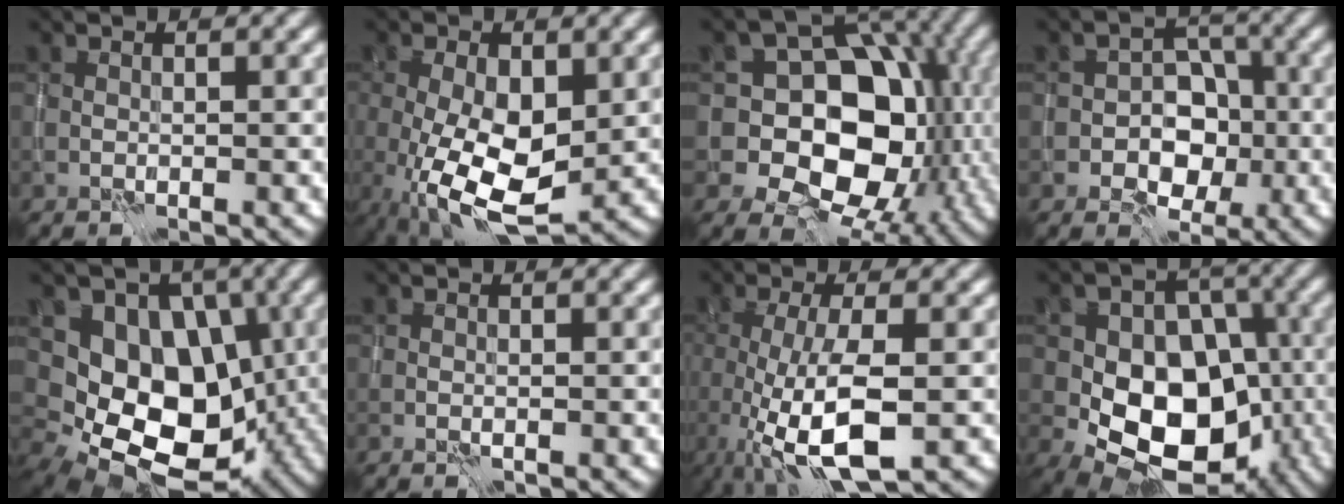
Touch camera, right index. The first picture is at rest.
{"total": 8.8, "force": [-1.8, 4.1, 7.6], "torque": [-0.151, -0.013, -0.030]}
{"total": 12.2, "force": [-1.0, 8.9, 8.3], "torque": [-0.086, 0.004, -0.026]}
{"total": 5.0, "force": [-1.4, 3.8, 3.0], "torque": [-0.012, 0.004, -0.036]}
{"total": 12.0, "force": [-0.7, 8.6, 8.4], "torque": [-0.110, -0.018, -0.011]}
{"total": 0.0}
{"total": 7.7, "force": [-2.0, 2.2, 7.0], "torque": [-0.148, -0.011, -0.035]}
{"total": 13.4, "force": [-3.0, 10.0, 8.4], "torque": [-0.087, 0.000, -0.062]}